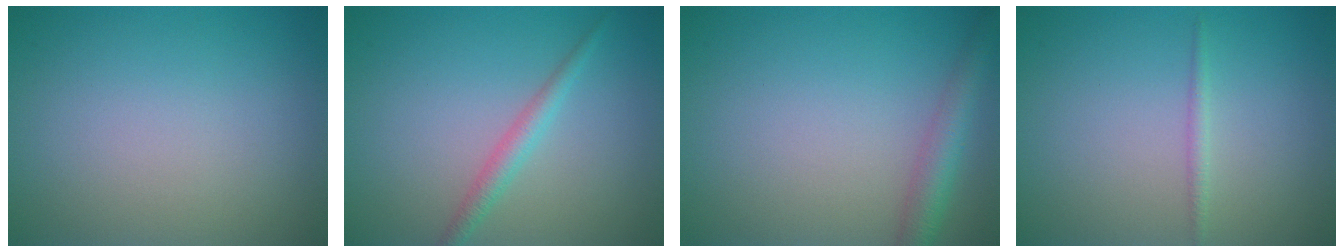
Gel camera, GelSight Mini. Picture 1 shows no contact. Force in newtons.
{"total": 1.8, "press": 1.8, "slide": 0.1}
{"total": 3.0, "press": 3.0, "slide": 0.1}
{"total": 0.9, "press": 0.9, "slide": 0.0}